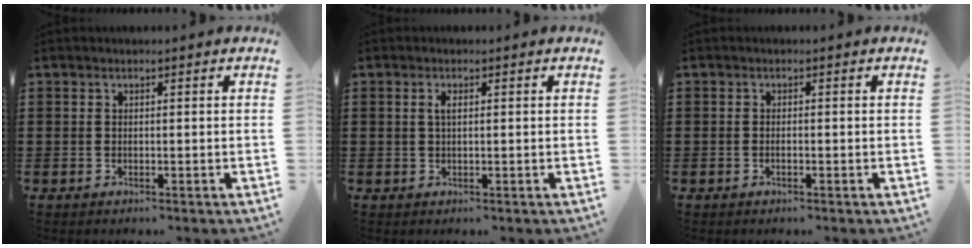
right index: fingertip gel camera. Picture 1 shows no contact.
{"total": 1.4, "force": [0.4, 0.3, 1.3], "torque": [-0.026, 0.002, 0.006]}
{"total": 0.7, "force": [-0.3, 0.2, 0.6], "torque": [-0.012, -0.004, -0.005]}